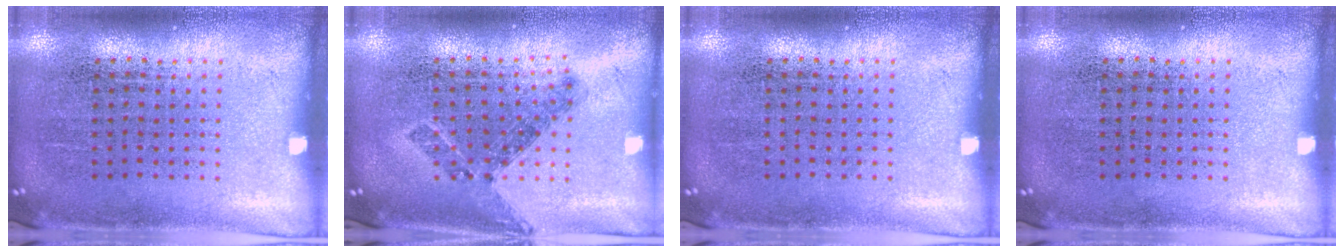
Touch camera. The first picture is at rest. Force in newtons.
{"total": 0.8, "press": 0.8, "slide": 0.3}
{"total": 0.0}
{"total": 0.0}